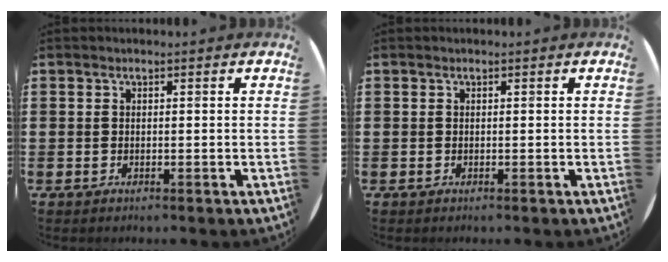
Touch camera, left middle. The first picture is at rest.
{"total": 0.0}